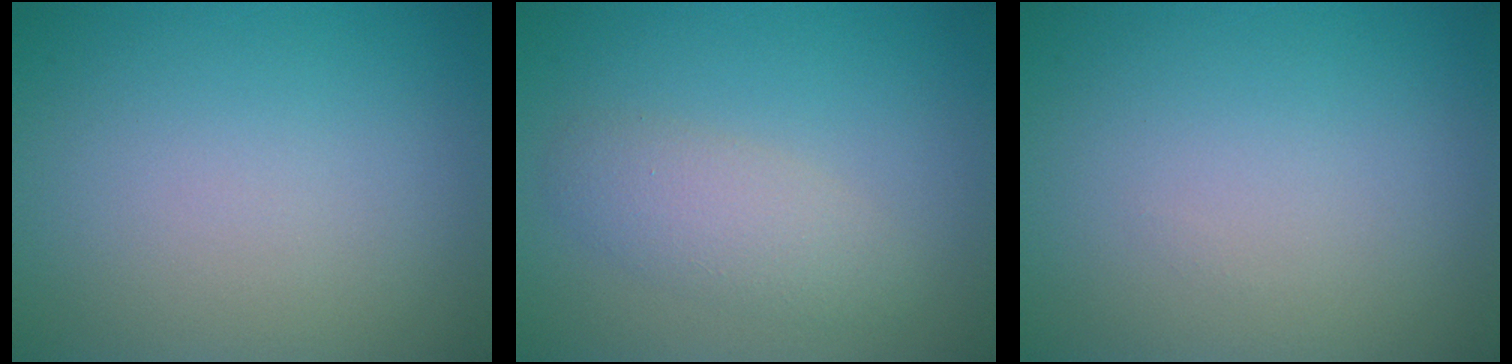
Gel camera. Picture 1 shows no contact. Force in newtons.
{"total": 2.8, "press": 2.7, "slide": 0.3}
{"total": 0.0}